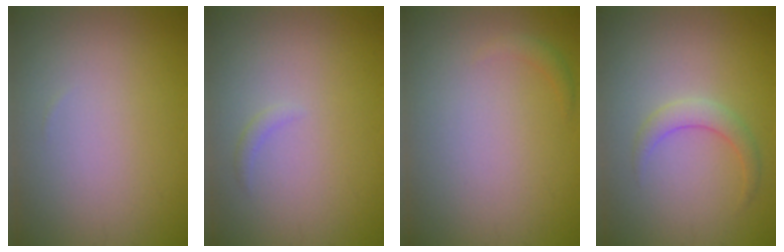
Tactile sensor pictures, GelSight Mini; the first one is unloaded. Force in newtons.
{"total": 0.7, "press": 0.7, "slide": 0.1}
{"total": 0.8, "press": 0.8, "slide": 0.1}
{"total": 2.0, "press": 2.0, "slide": 0.1}